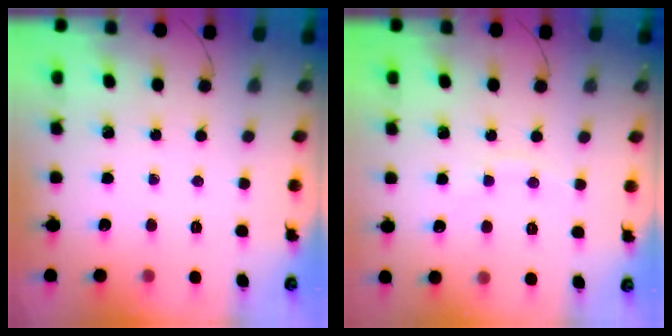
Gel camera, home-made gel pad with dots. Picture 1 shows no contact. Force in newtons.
{"total": 4.8, "press": 4.6, "slide": 1.4}